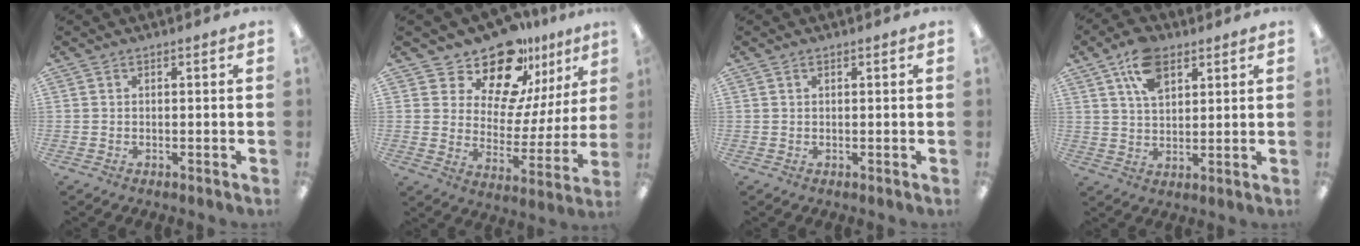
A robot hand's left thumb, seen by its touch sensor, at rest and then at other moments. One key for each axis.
{"total": 16.9, "fx": 14.1, "fy": 7.1, "fz": 5.9, "tx": -0.106, "ty": -0.116, "tz": 0.248}
{"total": 1.0, "fx": 0.5, "fy": 0.4, "fz": 0.7, "tx": -0.007, "ty": 0.000, "tz": 0.007}
{"total": 10.5, "fx": 5.9, "fy": 5.9, "fz": 6.4, "tx": -0.116, "ty": -0.006, "tz": 0.109}